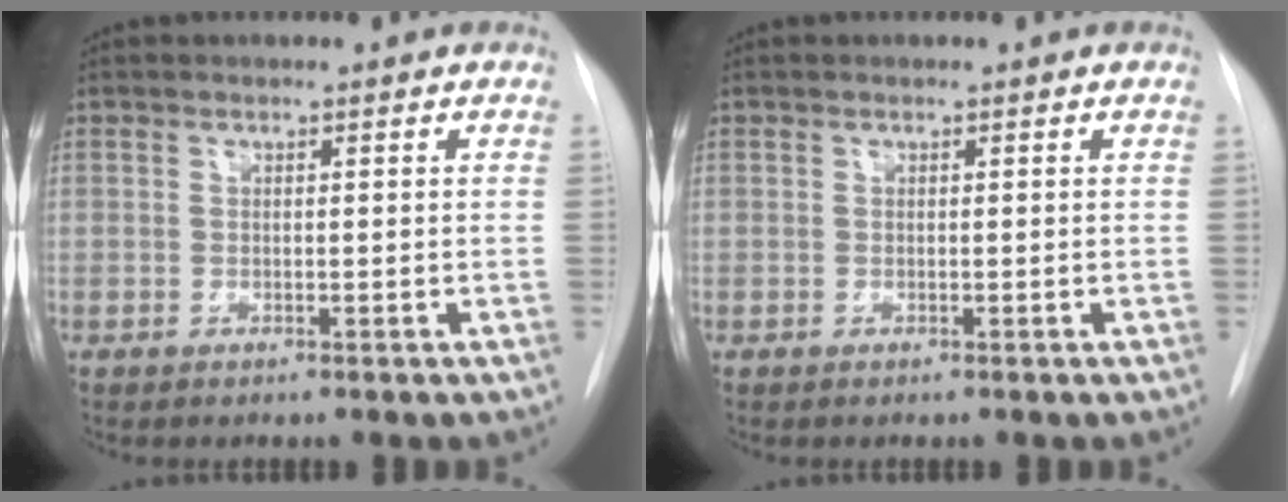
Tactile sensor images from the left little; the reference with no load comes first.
{"total": 0.0}